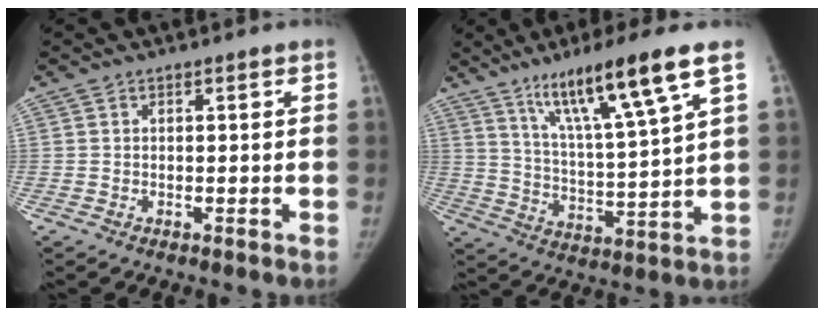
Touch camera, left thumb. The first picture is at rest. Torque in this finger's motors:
{"motor_torque": [0.74, -0.35, 1.10, -1.01, 0.10]}